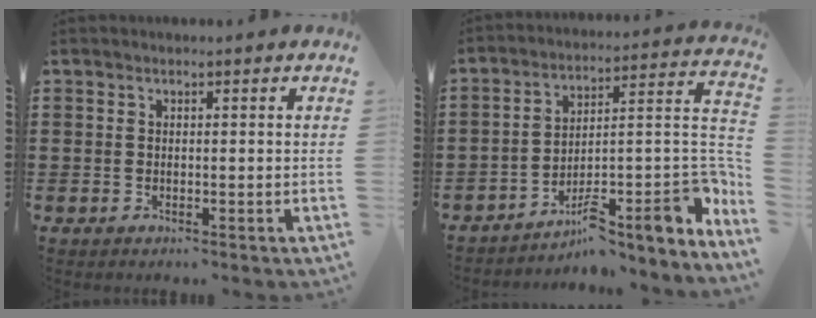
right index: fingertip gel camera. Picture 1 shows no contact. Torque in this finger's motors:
{"motor_torque": [2.14, 0.00, 0.65, 0.17]}